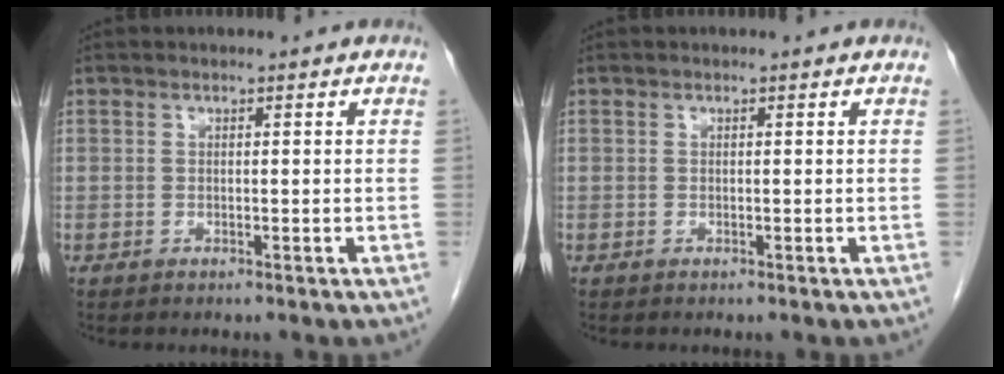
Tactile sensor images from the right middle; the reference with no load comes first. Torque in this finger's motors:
{"motor_torque": [-0.06, 0.06, -0.02, 0.00]}